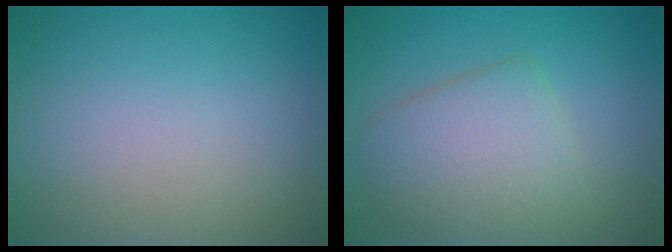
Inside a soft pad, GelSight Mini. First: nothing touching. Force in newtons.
{"total": 5.1, "press": 5.1, "slide": 0.1}